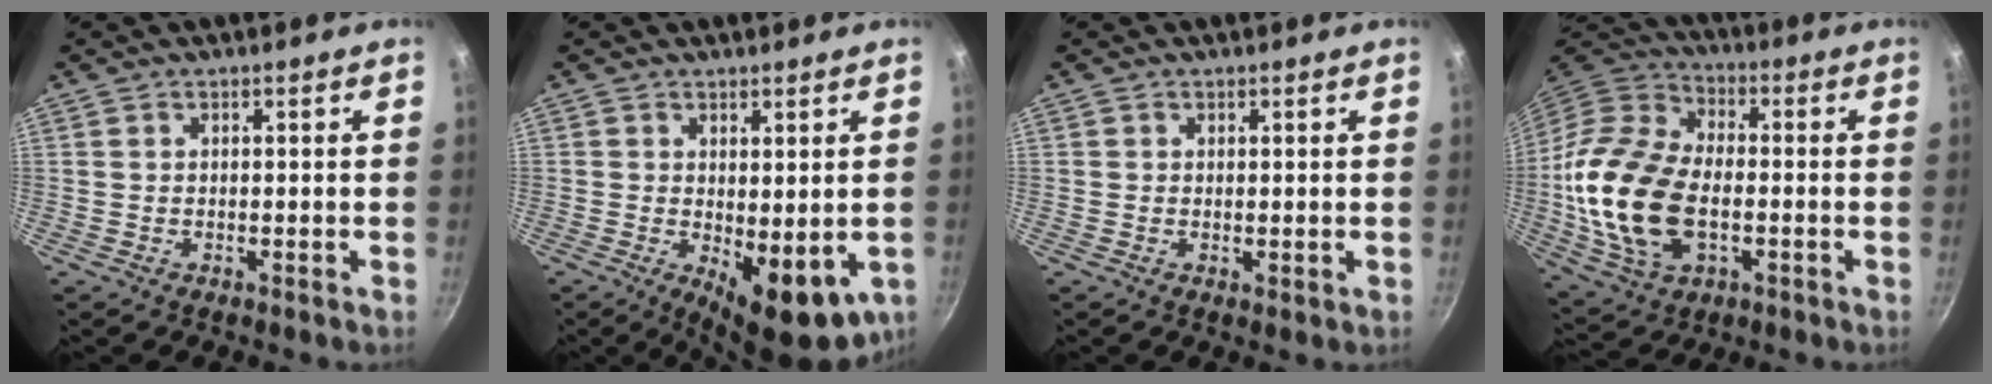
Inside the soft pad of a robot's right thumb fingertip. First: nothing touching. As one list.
[{"total": 10.0, "force": [-1.2, 4.6, 8.8], "torque": [-0.099, -0.011, -0.004]}, {"total": 0.5, "force": [0.3, 0.3, 0.3], "torque": [-0.003, -0.009, 0.001]}, {"total": 21.3, "force": [-2.9, 13.4, 16.3], "torque": [-0.313, 0.024, -0.058]}]